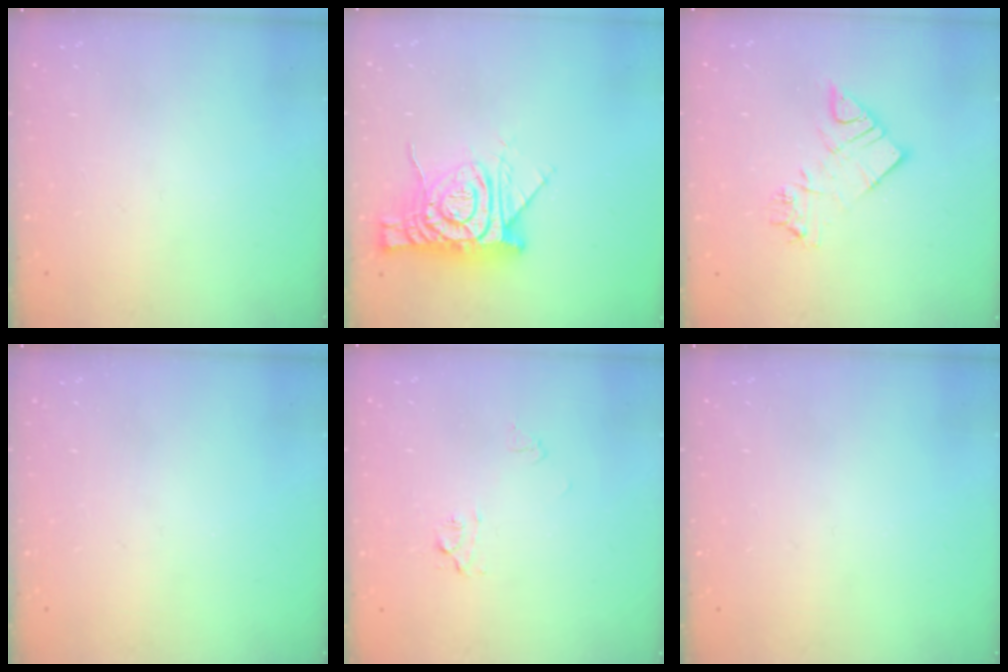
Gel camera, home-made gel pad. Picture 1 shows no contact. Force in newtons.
{"total": 13.0, "press": 13.0, "slide": 1.4}
{"total": 10.5, "press": 10.5, "slide": 1.0}
{"total": 0.0}
{"total": 6.0, "press": 5.9, "slide": 0.5}
{"total": 0.0}